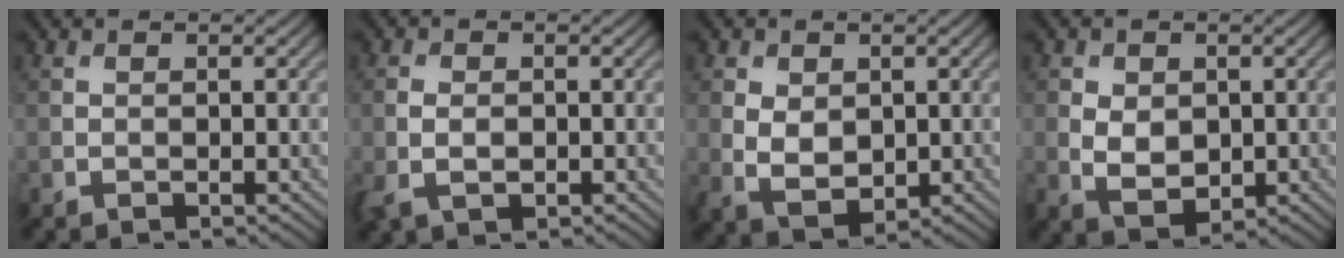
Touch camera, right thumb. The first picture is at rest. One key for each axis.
{"total": 3.3, "fx": -0.9, "fy": 2.2, "fz": 2.4, "tx": -0.060, "ty": -0.005, "tz": -0.017}
{"total": 4.3, "fx": 0.7, "fy": 3.1, "fz": 3.0, "tx": -0.072, "ty": -0.004, "tz": 0.017}
{"total": 4.1, "fx": 0.2, "fy": 3.0, "fz": 2.7, "tx": -0.064, "ty": -0.004, "tz": 0.006}